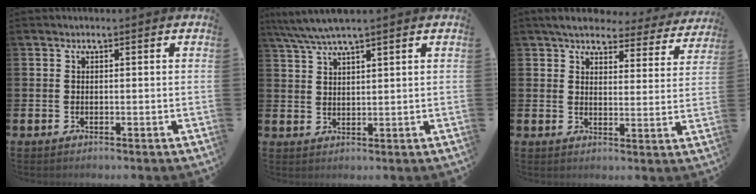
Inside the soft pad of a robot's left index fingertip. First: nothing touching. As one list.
[{"total": 4.3, "force": [3.7, -0.1, 2.1], "torque": [-0.052, -0.009, 0.068]}, {"total": 4.7, "force": [4.4, 1.6, 1.0], "torque": [-0.037, -0.027, 0.074]}]